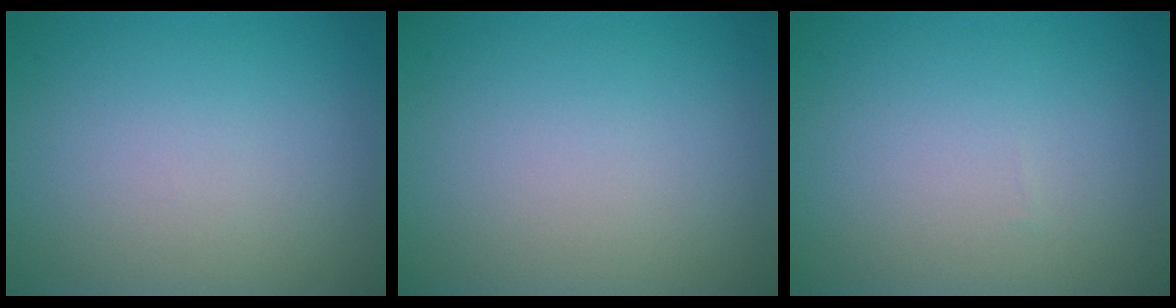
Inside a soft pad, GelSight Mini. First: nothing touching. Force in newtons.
{"total": 0.0}
{"total": 0.0}